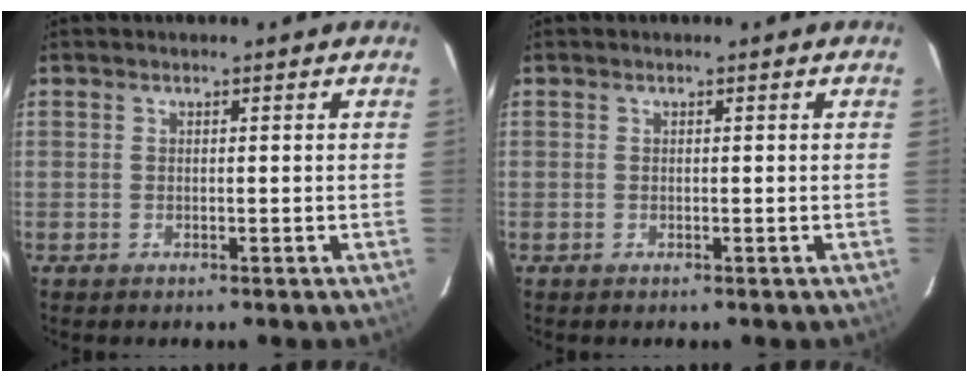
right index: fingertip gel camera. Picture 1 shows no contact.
{"total": 0.0}